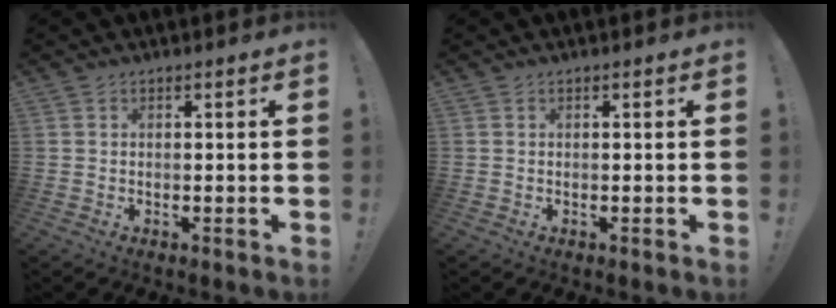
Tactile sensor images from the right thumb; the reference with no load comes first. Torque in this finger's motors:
{"motor_torque": [0.00, 0.00, 0.00, 0.00, 0.00]}